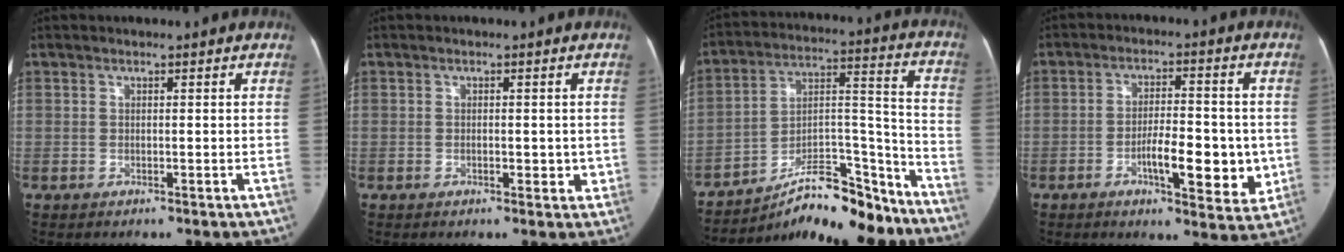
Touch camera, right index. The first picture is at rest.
{"total": 2.4, "force": [-0.3, 1.4, 1.9], "torque": [-0.026, 0.001, -0.003]}
{"total": 18.0, "force": [-15.2, 4.5, 8.5], "torque": [-0.126, 0.047, -0.244]}
{"total": 10.5, "force": [-2.5, 3.4, 9.6], "torque": [-0.140, 0.005, -0.035]}